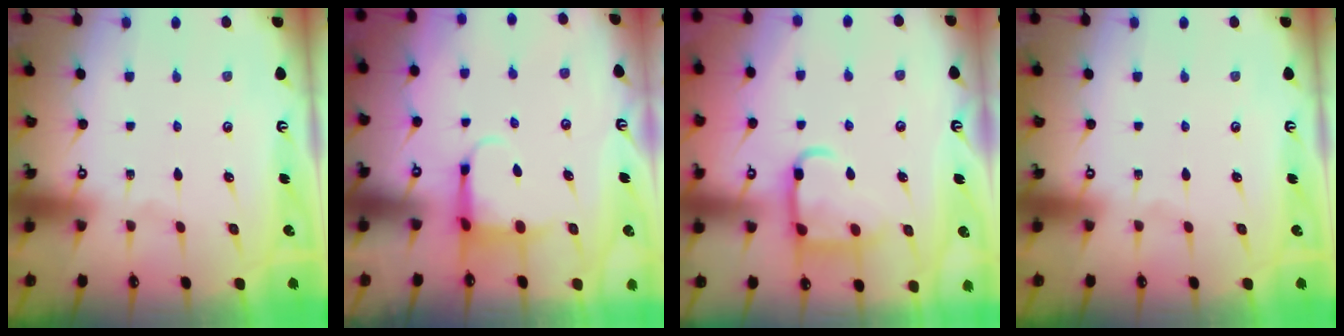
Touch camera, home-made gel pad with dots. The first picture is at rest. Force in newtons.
{"total": 6.2, "press": 6.1, "slide": 1.2}
{"total": 11.7, "press": 11.6, "slide": 1.5}
{"total": 0.0}